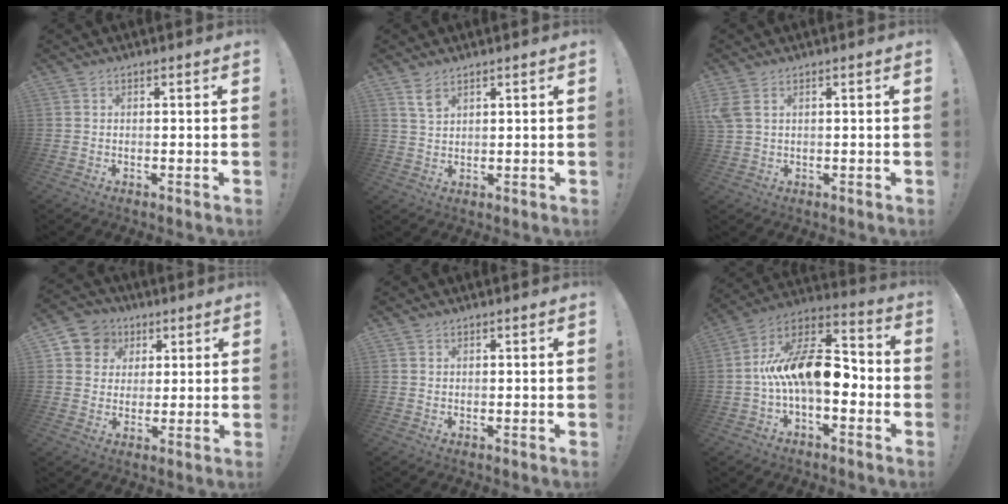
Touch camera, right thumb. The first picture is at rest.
{"total": 4.4, "force": [3.0, 2.3, 2.4], "torque": [-0.029, -0.018, 0.053]}
{"total": 3.8, "force": [1.6, 1.5, 3.1], "torque": [-0.065, -0.002, 0.031]}
{"total": 8.9, "force": [3.0, 8.1, 2.1], "torque": [-0.031, -0.010, 0.063]}
{"total": 1.0, "force": [0.8, 0.6, 0.1], "torque": [0.007, -0.003, 0.014]}
{"total": 18.2, "force": [-1.4, 9.5, 15.4], "torque": [-0.270, 0.010, -0.019]}